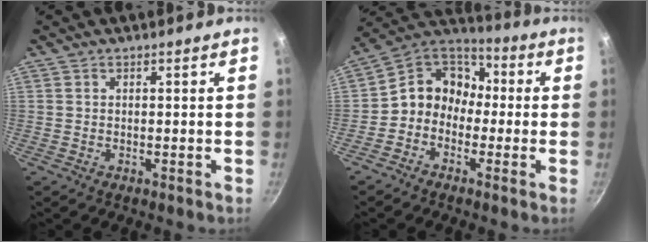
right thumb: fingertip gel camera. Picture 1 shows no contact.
{"total": 10.6, "force": [-1.4, 9.1, 5.3], "torque": [-0.051, 0.049, -0.054]}